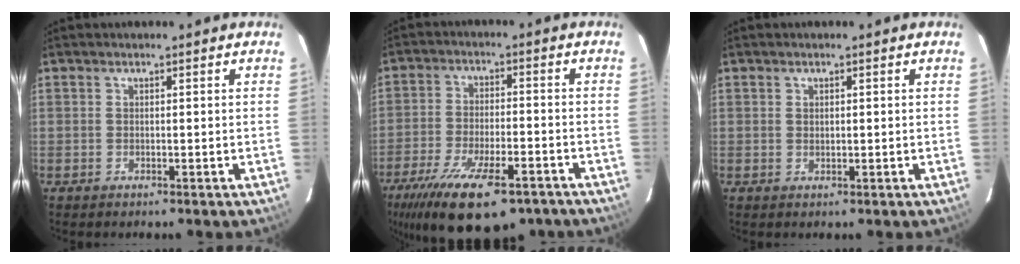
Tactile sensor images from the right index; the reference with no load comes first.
{"total": 20.4, "force": [-13.8, 7.2, 13.2], "torque": [-0.258, -0.048, -0.213]}
{"total": 0.6, "force": [0.2, 0.5, 0.3], "torque": [-0.006, 0.003, 0.005]}